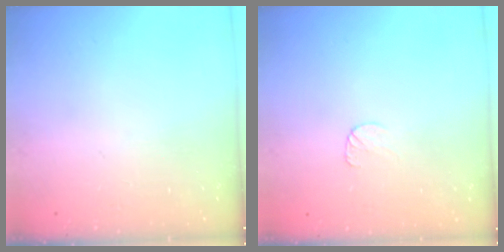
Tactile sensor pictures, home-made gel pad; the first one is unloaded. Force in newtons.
{"total": 3.7, "press": 3.6, "slide": 0.4}